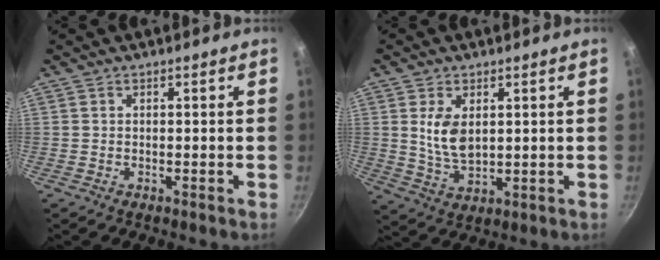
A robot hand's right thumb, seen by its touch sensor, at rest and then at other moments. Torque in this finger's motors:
{"motor_torque": [0.07, 0.05, 0.66, 0.02, 0.18]}